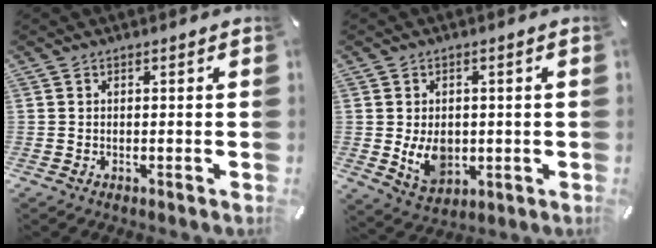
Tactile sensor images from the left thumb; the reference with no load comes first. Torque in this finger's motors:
{"motor_torque": [1.50, 1.65, 0.41, -0.37, 0.08]}